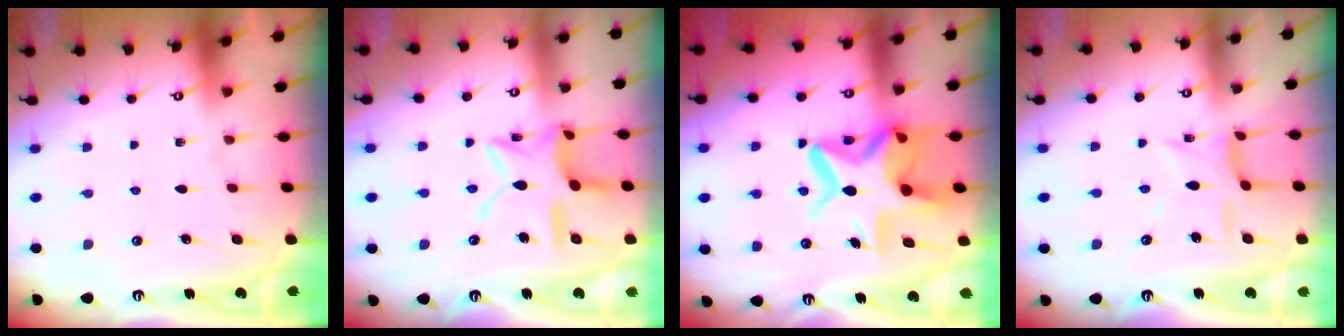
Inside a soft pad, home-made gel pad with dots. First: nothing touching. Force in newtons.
{"total": 12.8, "press": 12.7, "slide": 1.1}
{"total": 14.8, "press": 14.7, "slide": 1.3}
{"total": 6.7, "press": 6.6, "slide": 0.7}